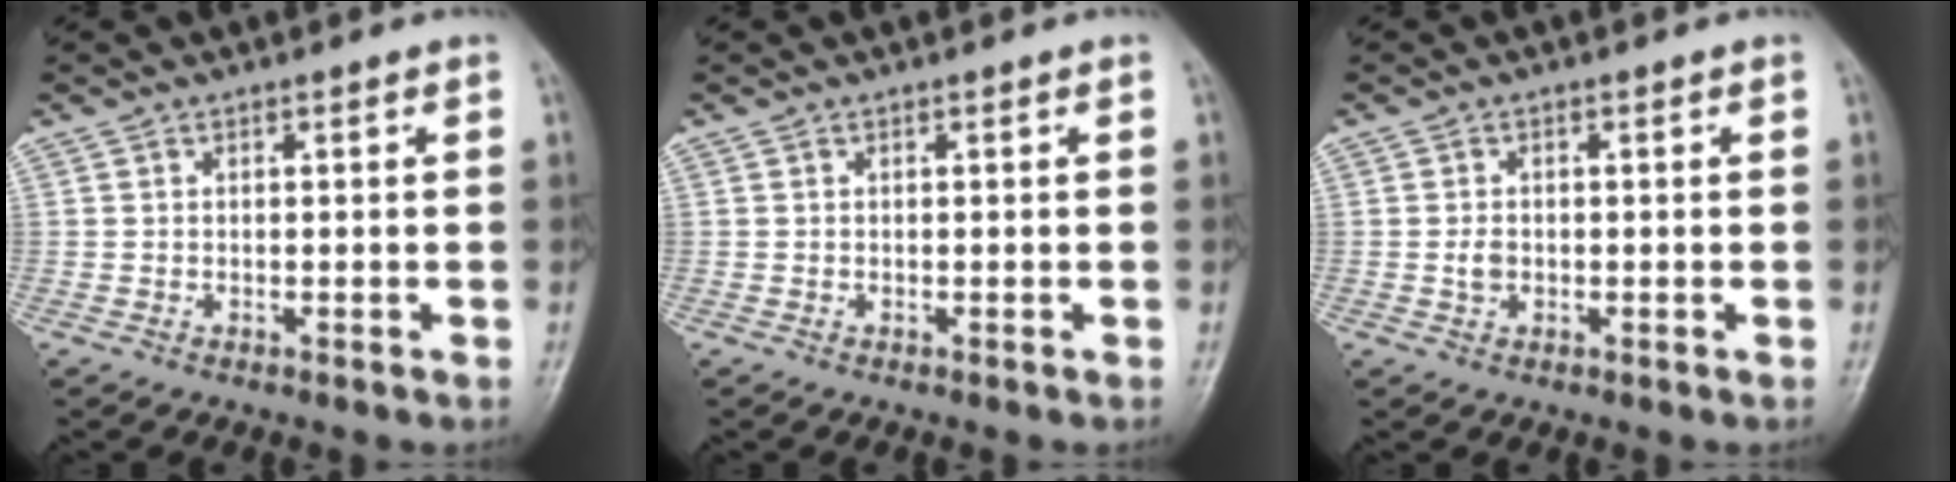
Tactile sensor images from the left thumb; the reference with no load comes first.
{"total": 0.0}
{"total": 2.1, "force": [-0.3, 1.6, 1.3], "torque": [-0.019, 0.002, -0.005]}